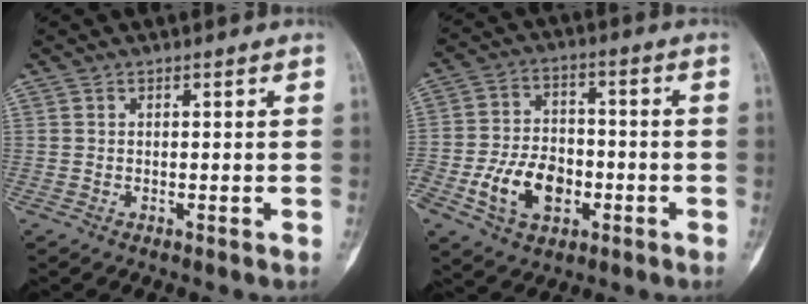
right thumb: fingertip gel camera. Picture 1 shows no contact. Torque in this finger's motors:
{"motor_torque": [0.36, 0.17, 0.97, -0.41, 0.06]}